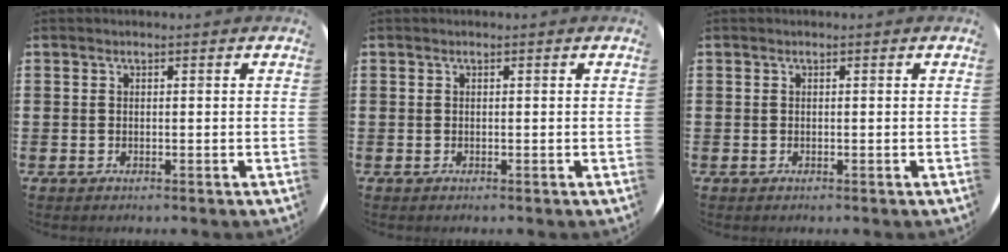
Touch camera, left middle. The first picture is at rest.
{"total": 0.0}
{"total": 0.0}